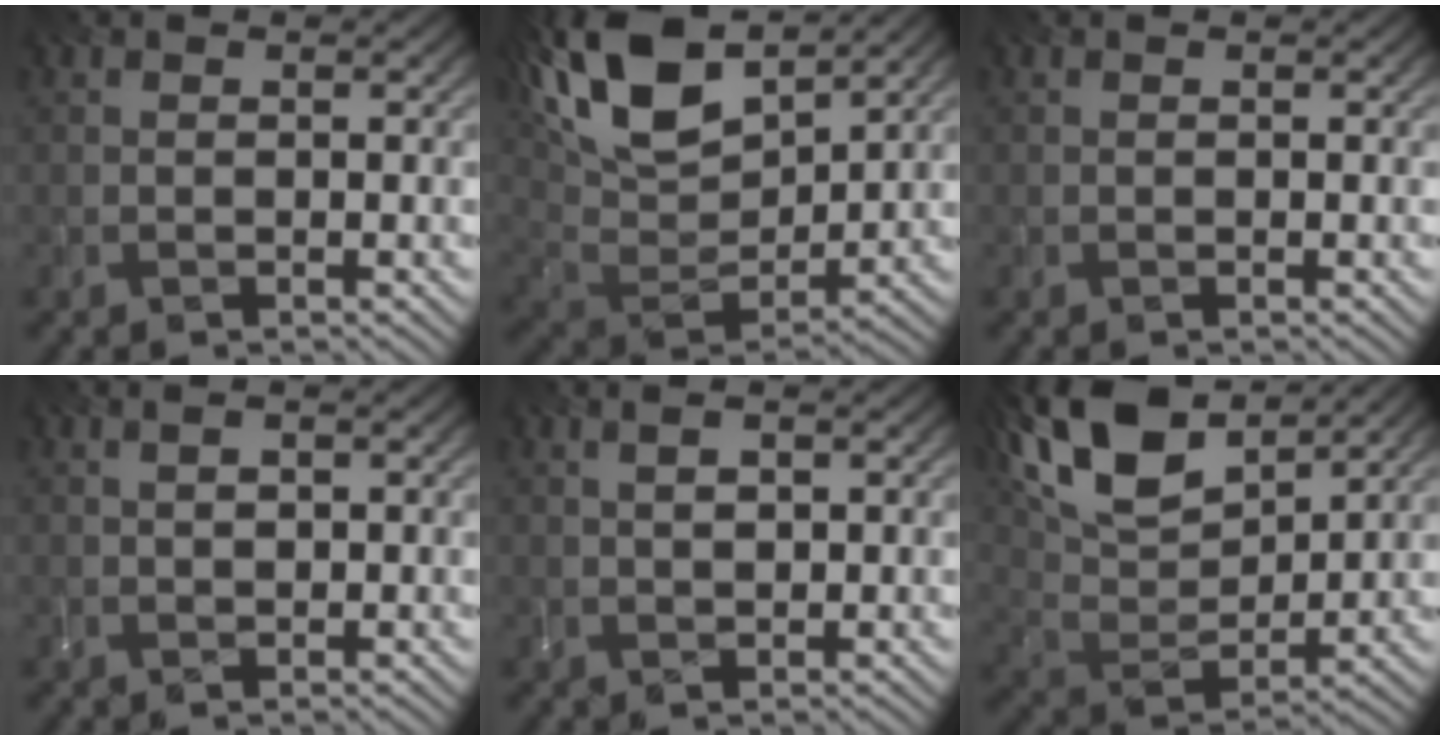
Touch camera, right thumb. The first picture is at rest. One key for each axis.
{"total": 16.6, "fx": 9.1, "fy": 7.7, "fz": 11.6, "tx": -0.270, "ty": 0.031, "tz": 0.156}
{"total": 0.0}
{"total": 1.4, "fx": 0.3, "fy": 0.6, "fz": 1.2, "tx": -0.026, "ty": 0.002, "tz": 0.007}
{"total": 2.0, "fx": 0.6, "fy": 0.7, "fz": 1.8, "tx": -0.039, "ty": 0.002, "tz": 0.014}
{"total": 15.4, "fx": 9.5, "fy": 6.8, "fz": 10.1, "tx": -0.229, "ty": 0.023, "tz": 0.166}